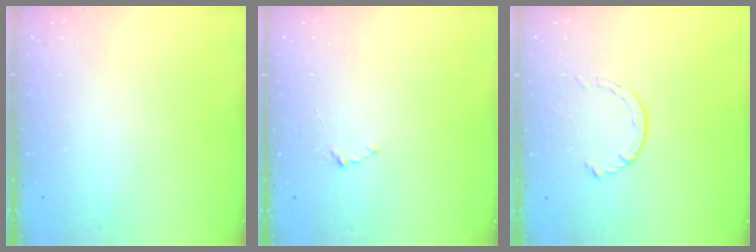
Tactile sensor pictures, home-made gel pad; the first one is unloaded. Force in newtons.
{"total": 2.2, "press": 2.1, "slide": 0.3}
{"total": 3.4, "press": 3.4, "slide": 0.5}